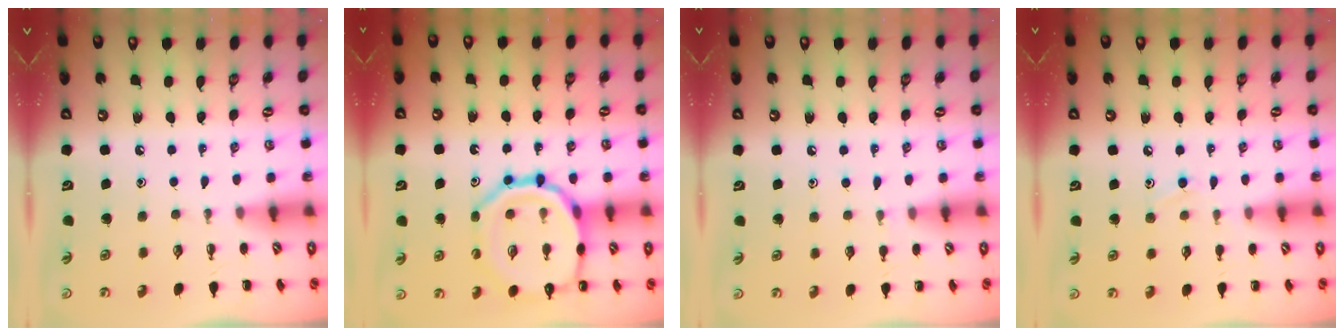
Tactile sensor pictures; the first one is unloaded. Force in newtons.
{"total": 17.4, "press": 17.3, "slide": 1.6}
{"total": 4.0, "press": 3.7, "slide": 1.5}
{"total": 7.6, "press": 7.3, "slide": 2.3}